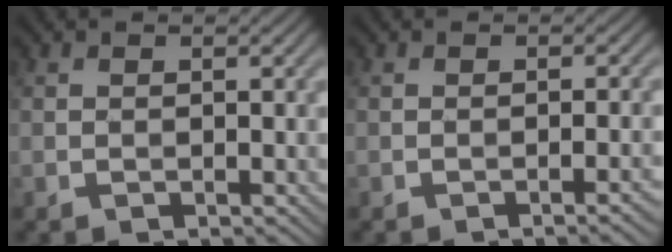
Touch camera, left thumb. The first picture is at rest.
{"total": 2.1, "force": [-0.9, 0.3, 1.8], "torque": [-0.020, 0.009, -0.019]}